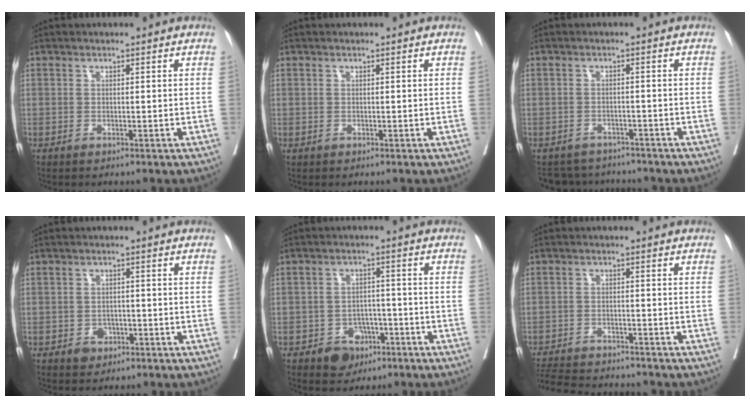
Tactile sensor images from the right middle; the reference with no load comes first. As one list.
[{"total": 0.0}, {"total": 5.7, "force": [-5.5, 1.7, -0.2], "torque": [0.008, 0.011, -0.076]}, {"total": 2.6, "force": [-1.3, 2.1, 1.0], "torque": [-0.008, 0.006, -0.015]}, {"total": 5.0, "force": [-2.8, 3.8, 1.6], "torque": [-0.016, 0.011, -0.035]}, {"total": 10.1, "force": [-9.5, 1.4, 2.9], "torque": [-0.049, -0.004, -0.145]}]